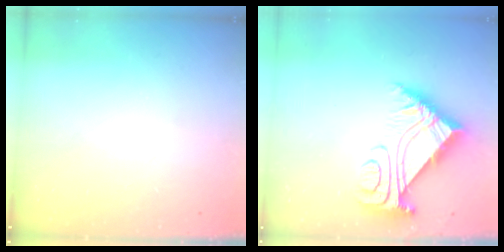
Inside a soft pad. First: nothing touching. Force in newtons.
{"total": 9.5, "press": 9.4, "slide": 1.1}